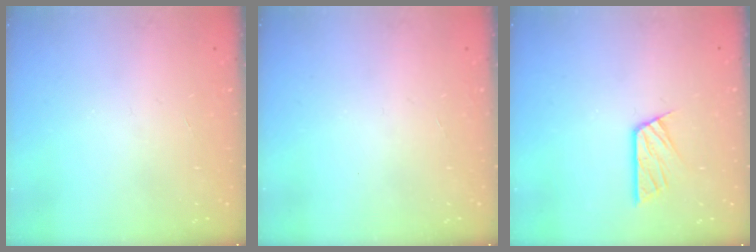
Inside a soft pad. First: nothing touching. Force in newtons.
{"total": 0.0}
{"total": 8.5, "press": 8.5, "slide": 0.8}